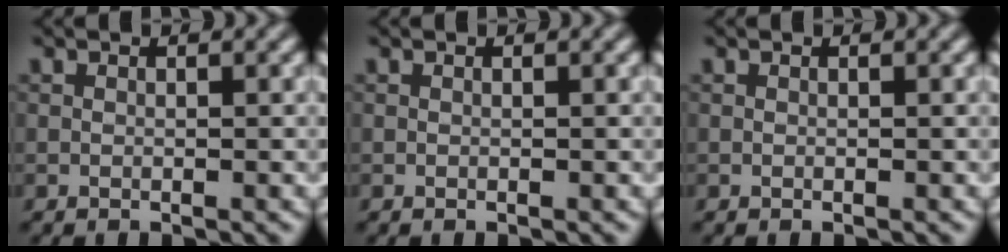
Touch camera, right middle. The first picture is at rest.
{"total": 0.0}
{"total": 0.0}